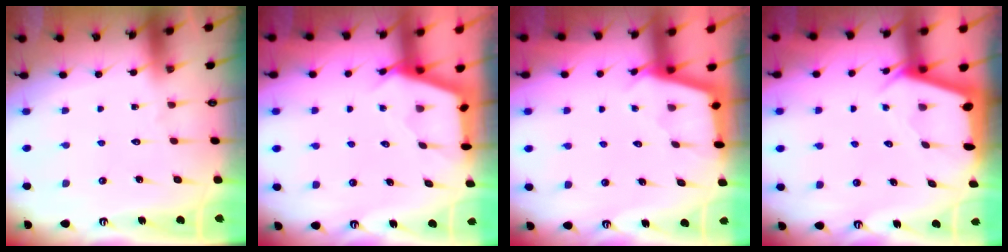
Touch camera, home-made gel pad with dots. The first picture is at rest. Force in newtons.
{"total": 3.0, "press": 3.0, "slide": 0.4}
{"total": 2.5, "press": 2.5, "slide": 0.1}
{"total": 2.5, "press": 2.5, "slide": 0.3}